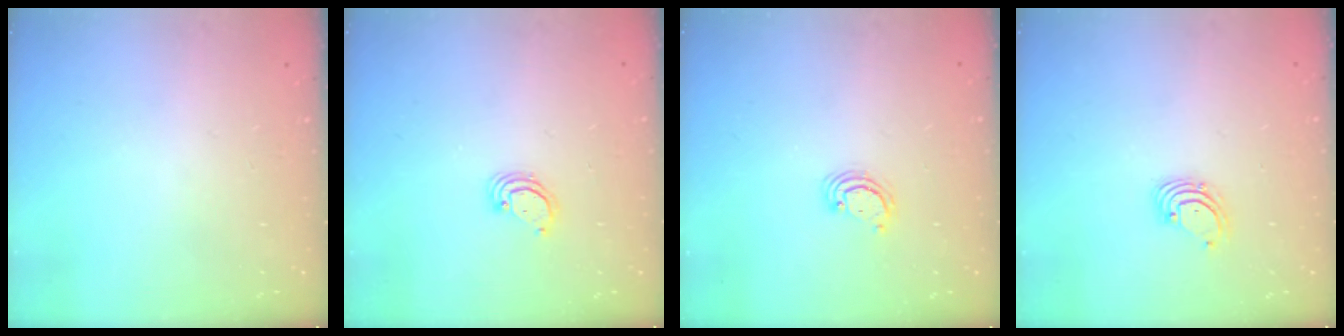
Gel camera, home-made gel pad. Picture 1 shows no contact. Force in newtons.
{"total": 3.1, "press": 3.1, "slide": 0.3}
{"total": 2.5, "press": 2.5, "slide": 0.3}
{"total": 1.8, "press": 1.8, "slide": 0.2}